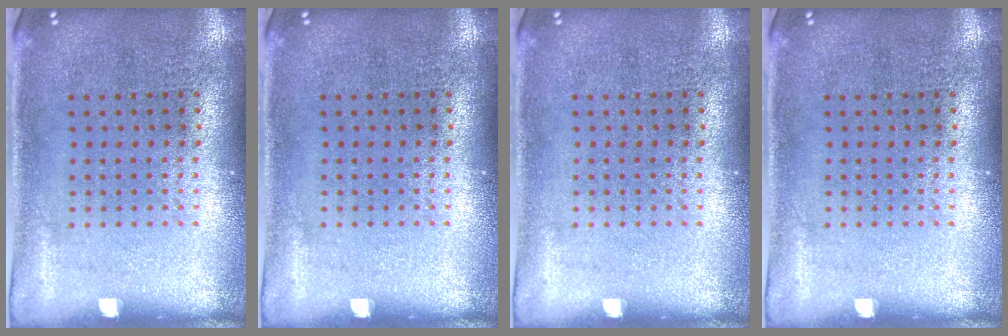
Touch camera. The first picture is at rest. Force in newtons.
{"total": 0.0}
{"total": 0.0}
{"total": 0.0}